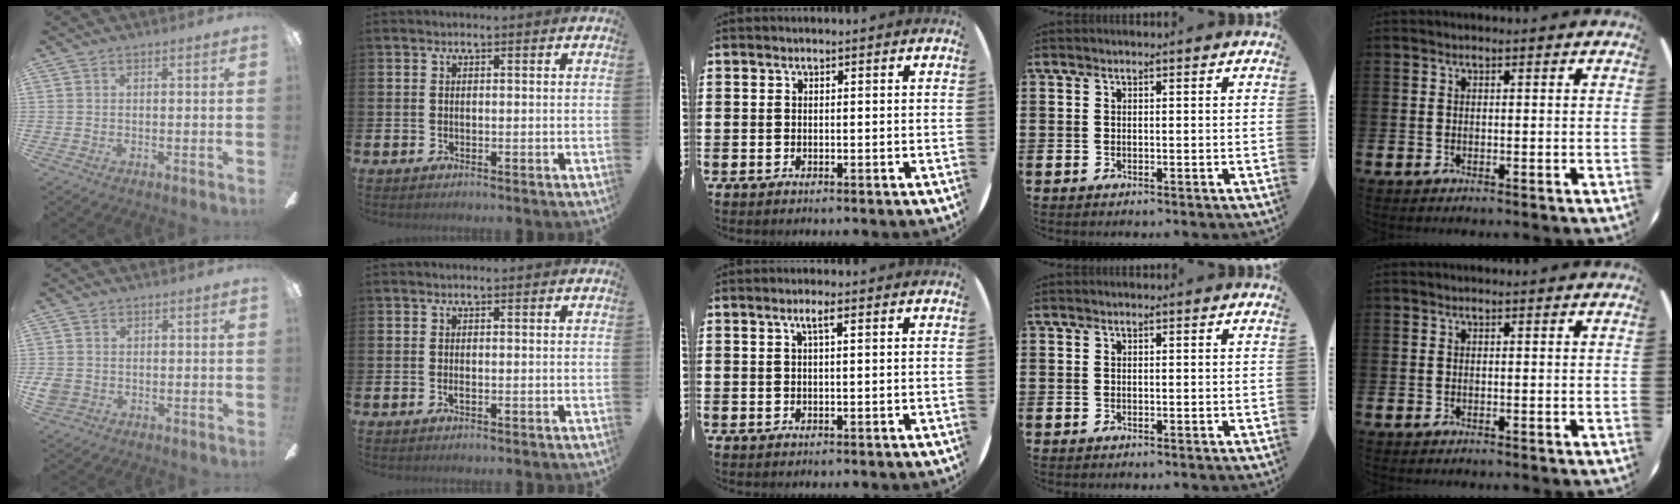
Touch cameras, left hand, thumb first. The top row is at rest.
{"thumb": {"total": 3.3, "force": [-0.5, 3.0, 1.2], "torque": [-0.027, 0.005, -0.007]}, "index": {"total": 0.6, "force": [-0.2, 0.2, 0.6], "torque": [-0.020, 0.003, -0.002]}, "middle": {"total": 1.8, "force": [0.8, 0.3, 1.6], "torque": [-0.033, 0.005, 0.013]}}